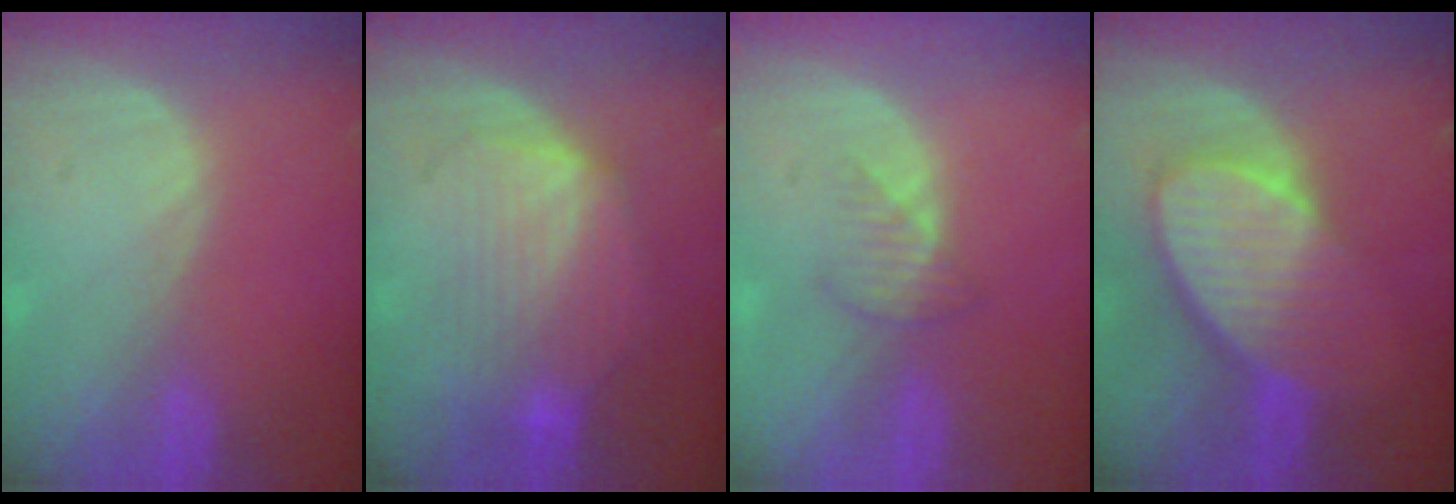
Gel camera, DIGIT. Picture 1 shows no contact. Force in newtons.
{"total": 7.4, "press": 7.3, "slide": 1.4}
{"total": 2.5, "press": 2.5, "slide": 0.3}
{"total": 9.1, "press": 8.1, "slide": 4.0}